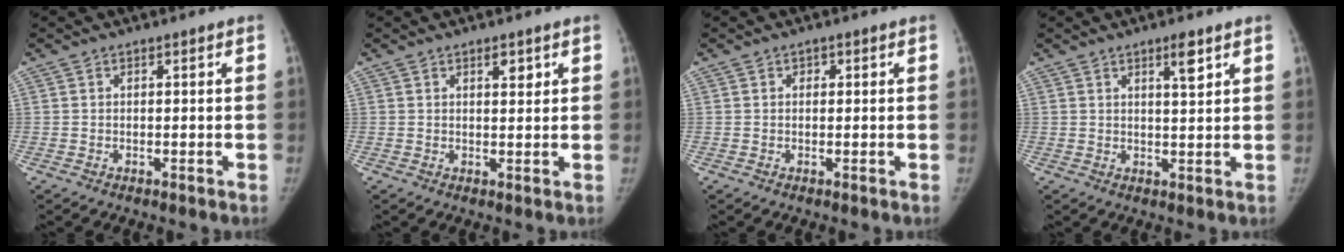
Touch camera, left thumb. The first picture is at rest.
{"total": 2.2, "force": [1.3, 0.9, 1.5], "torque": [-0.014, -0.006, 0.020]}
{"total": 0.8, "force": [0.2, 0.7, 0.3], "torque": [0.004, 0.002, 0.002]}
{"total": 3.7, "force": [2.2, 0.6, 3.0], "torque": [-0.043, -0.016, 0.036]}